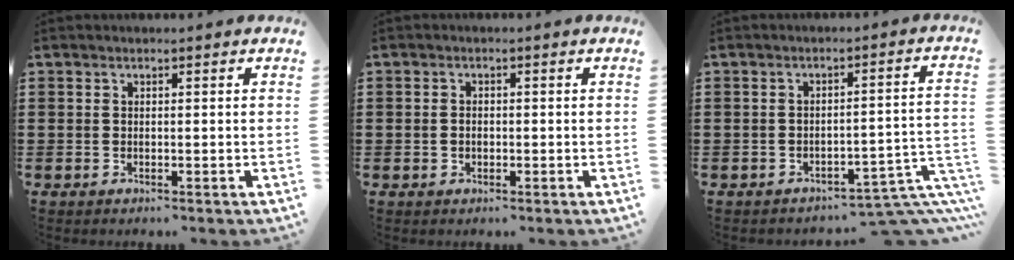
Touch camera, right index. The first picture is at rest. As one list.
[{"total": 1.1, "force": [-0.2, 0.8, 0.7], "torque": [-0.015, 0.004, -0.005]}, {"total": 5.0, "force": [-4.1, 0.8, 2.8], "torque": [-0.045, -0.003, -0.078]}]